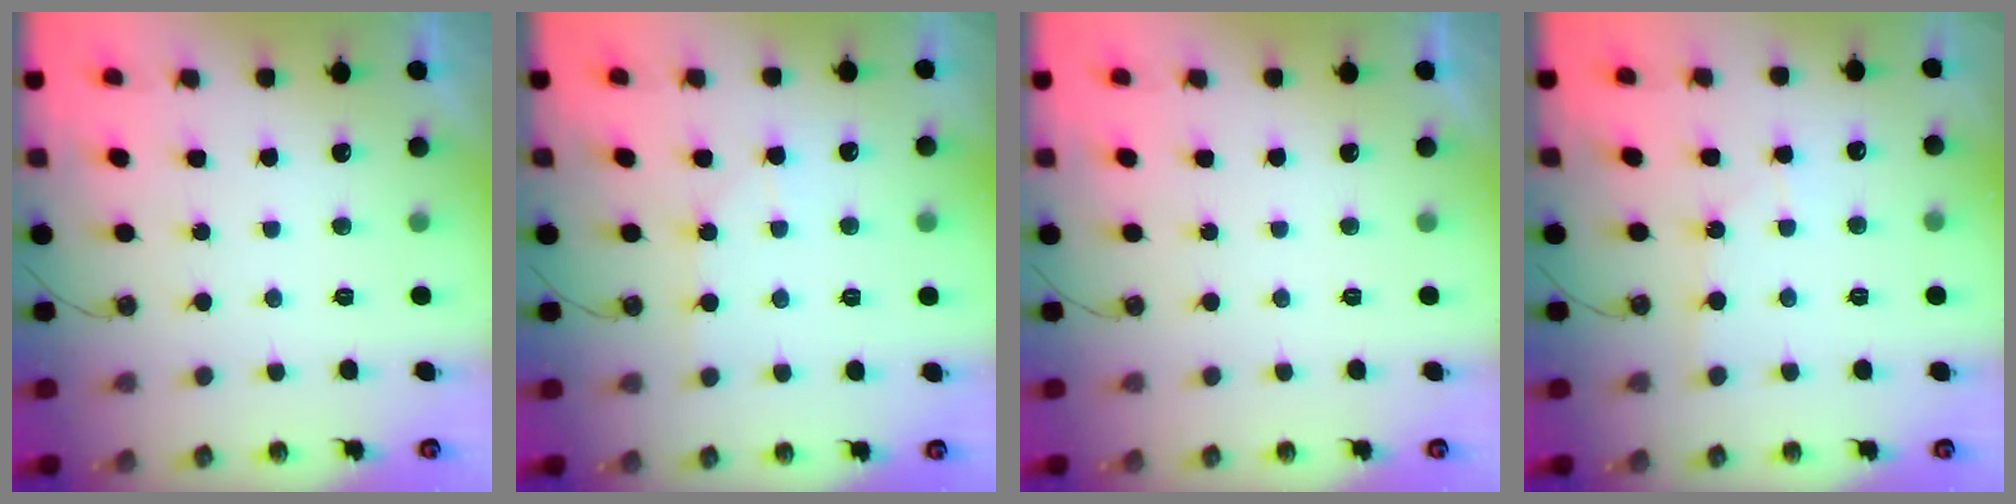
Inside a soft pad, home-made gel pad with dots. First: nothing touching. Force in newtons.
{"total": 3.4, "press": 3.4, "slide": 0.5}
{"total": 0.0}
{"total": 2.6, "press": 2.6, "slide": 0.3}